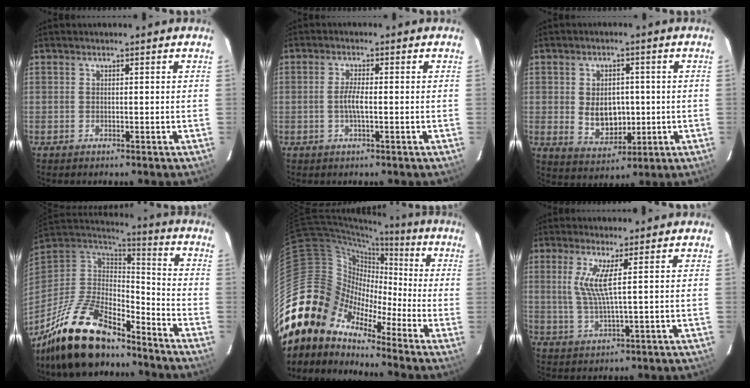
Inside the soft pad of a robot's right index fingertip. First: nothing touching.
{"total": 2.4, "force": [-0.5, -0.1, 2.4], "torque": [-0.048, -0.002, -0.010]}
{"total": 8.0, "force": [-0.1, 5.8, 5.4], "torque": [-0.101, -0.003, 0.016]}
{"total": 21.3, "force": [-16.4, 7.3, 11.5], "torque": [-0.241, -0.022, -0.291]}
{"total": 14.0, "force": [-10.1, 8.8, 4.4], "torque": [-0.086, 0.025, -0.218]}
{"total": 5.9, "force": [1.7, 0.0, 5.6], "torque": [-0.118, -0.008, 0.035]}